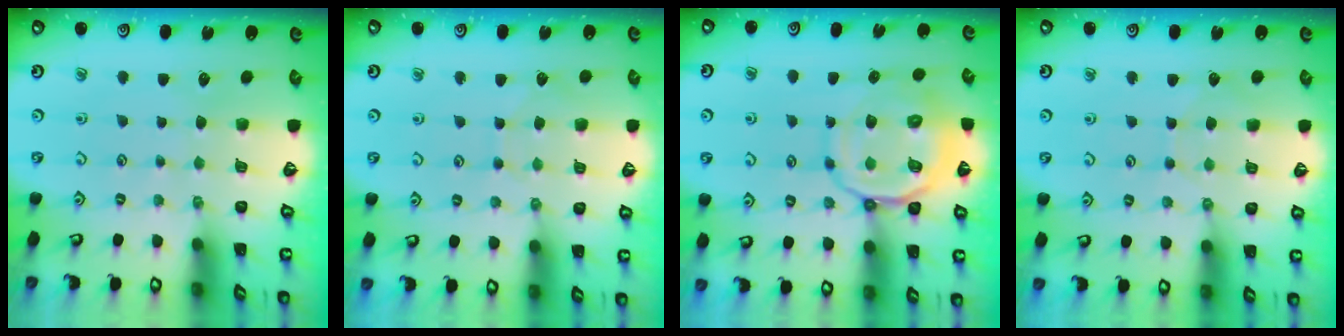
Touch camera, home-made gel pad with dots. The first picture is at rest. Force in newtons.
{"total": 5.0, "press": 5.0, "slide": 0.5}
{"total": 13.2, "press": 13.1, "slide": 1.8}
{"total": 5.2, "press": 5.1, "slide": 0.6}